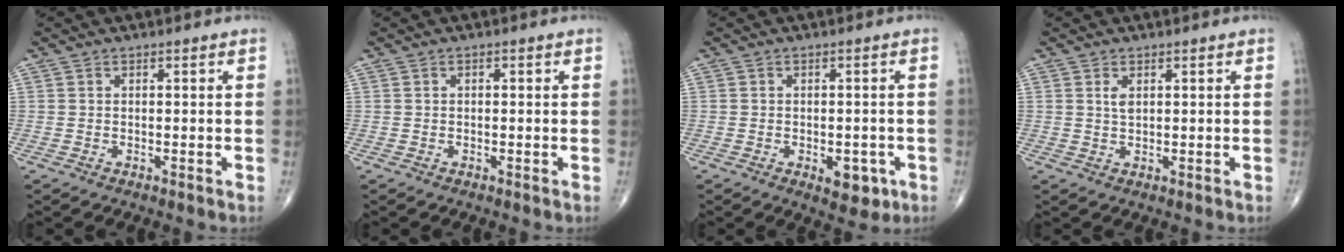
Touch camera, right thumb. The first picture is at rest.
{"total": 0.5, "force": [0.1, 0.3, 0.4], "torque": [-0.006, 0.001, 0.001]}
{"total": 5.0, "force": [-1.9, 2.8, 3.7], "torque": [-0.028, 0.005, -0.016]}
{"total": 1.7, "force": [0.7, 0.8, 1.3], "torque": [-0.024, -0.001, 0.016]}